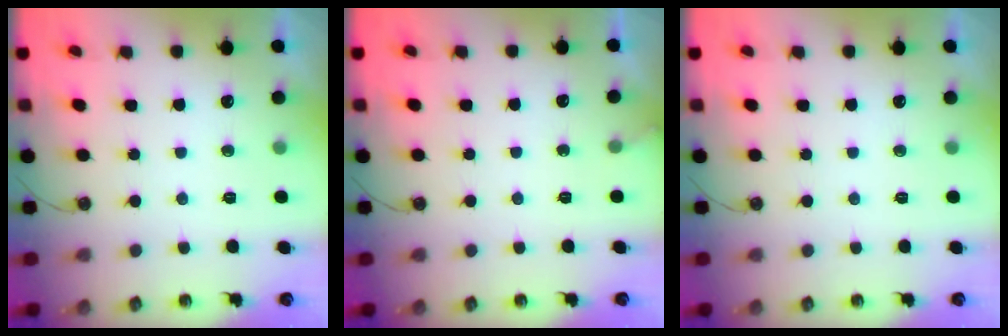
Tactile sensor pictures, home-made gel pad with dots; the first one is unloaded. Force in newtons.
{"total": 2.8, "press": 2.8, "slide": 0.2}
{"total": 0.0}